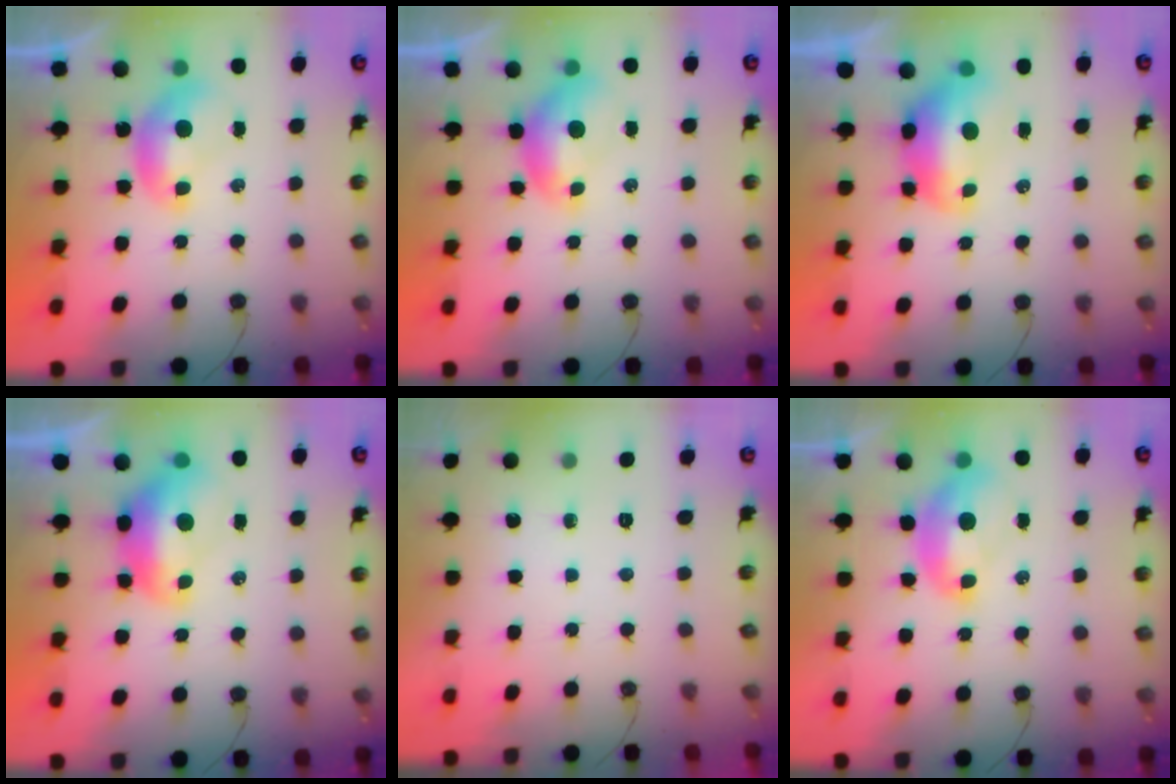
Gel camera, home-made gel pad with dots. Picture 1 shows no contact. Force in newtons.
{"total": 0.7, "press": 0.3, "slide": 0.6}
{"total": 2.7, "press": 2.5, "slide": 1.1}
{"total": 3.2, "press": 3.0, "slide": 0.8}
{"total": 0.0}
{"total": 2.1, "press": 2.0, "slide": 0.6}